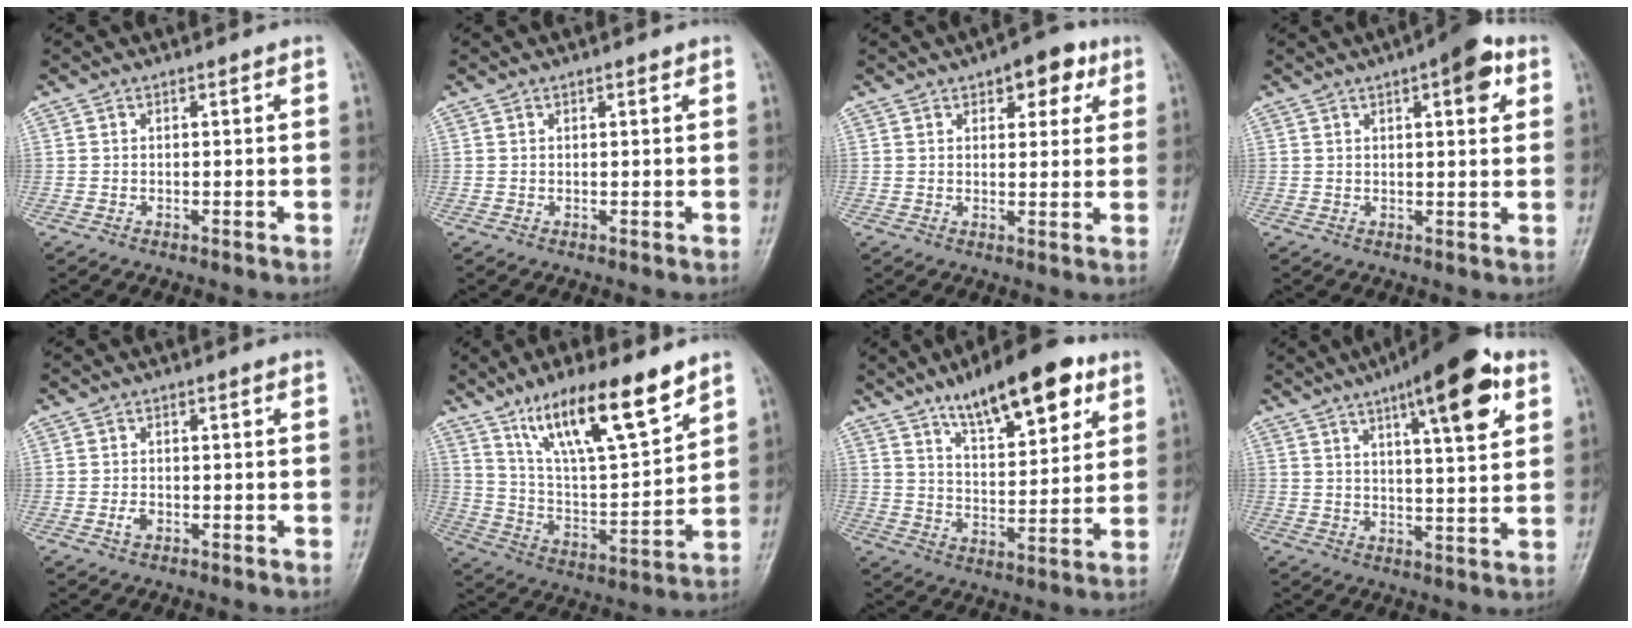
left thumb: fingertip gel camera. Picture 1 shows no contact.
{"total": 0.7, "force": [0.5, 0.3, 0.5], "torque": [-0.009, -0.001, 0.006]}
{"total": 7.3, "force": [3.8, 3.8, 4.9], "torque": [-0.029, -0.009, 0.043]}
{"total": 7.4, "force": [3.3, 2.6, 6.1], "torque": [-0.065, -0.005, 0.038]}
{"total": 1.6, "force": [-0.6, 1.1, 1.0], "torque": [-0.020, 0.004, -0.013]}
{"total": 17.9, "force": [11.8, 4.5, 12.7], "torque": [-0.194, -0.053, 0.221]}
{"total": 16.3, "force": [9.9, 5.9, 11.5], "torque": [-0.143, -0.040, 0.158]}
{"total": 15.3, "force": [7.6, 3.9, 12.7], "torque": [-0.169, -0.021, 0.109]}